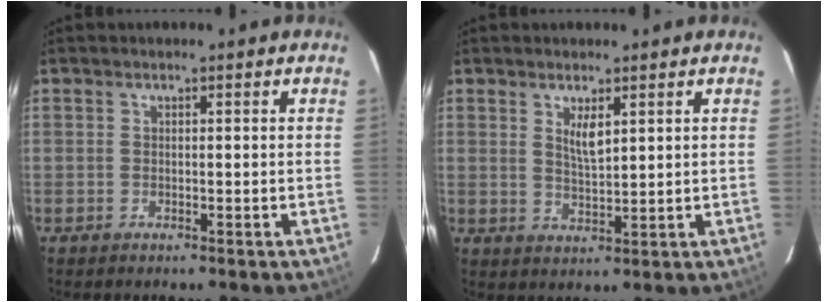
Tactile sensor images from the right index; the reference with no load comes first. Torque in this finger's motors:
{"motor_torque": [0.25, 0.13, 0.11, 0.07]}